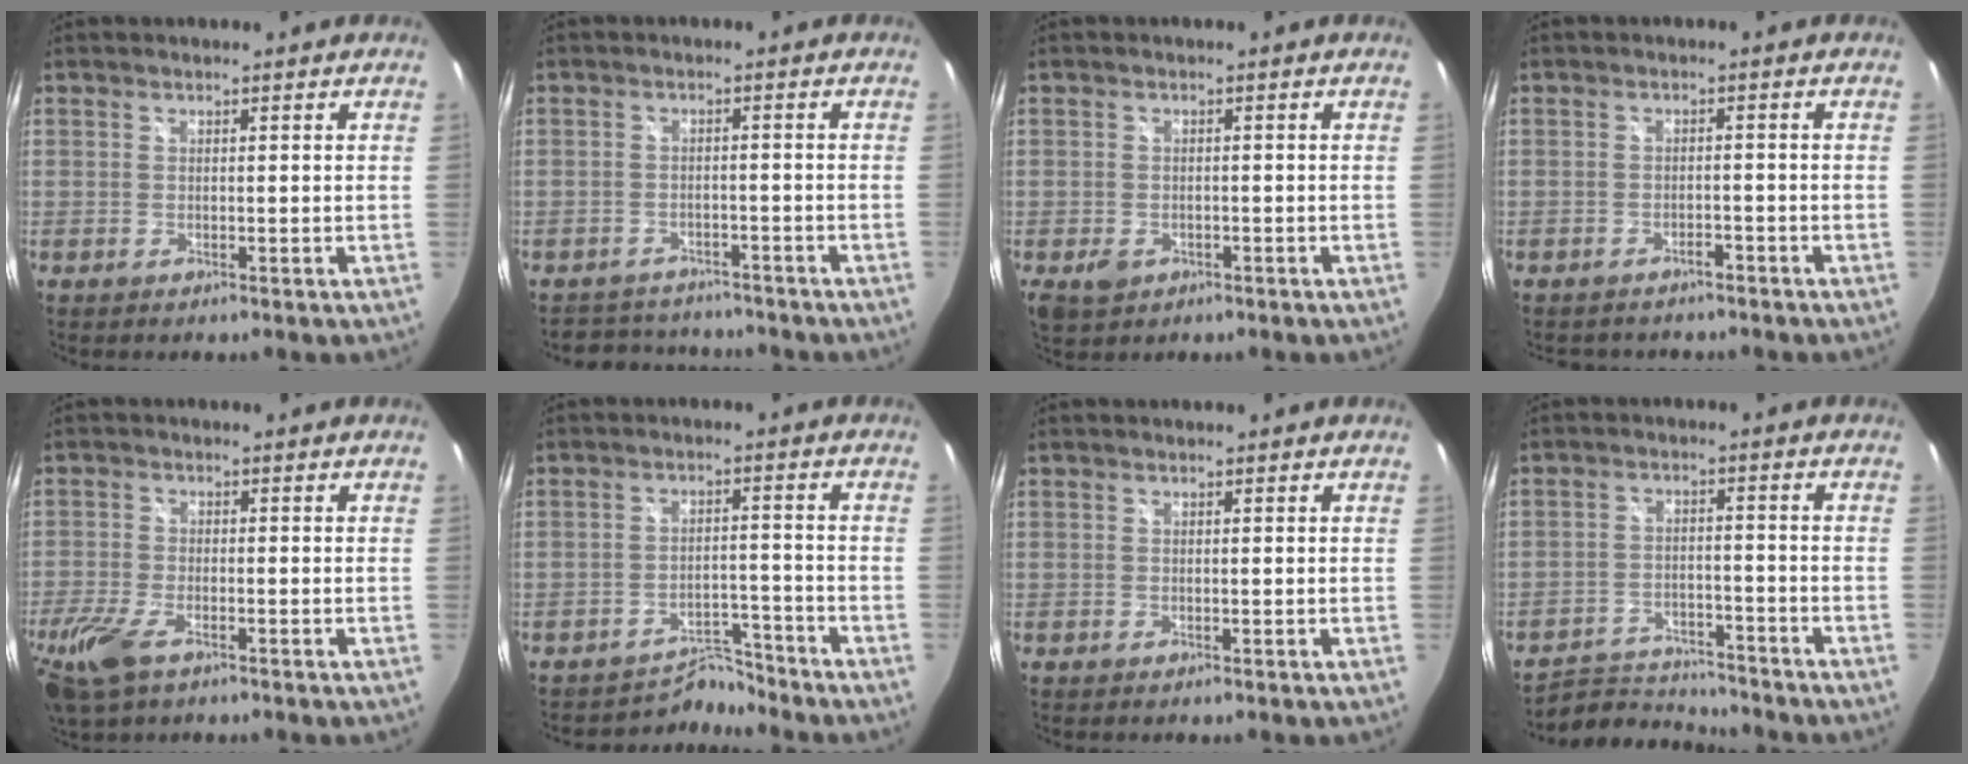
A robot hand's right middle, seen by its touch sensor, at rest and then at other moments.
{"total": 6.9, "force": [-6.4, 2.5, 0.7], "torque": [-0.024, 0.015, -0.094]}
{"total": 3.8, "force": [-1.7, 2.8, 1.9], "torque": [-0.042, -0.006, -0.023]}
{"total": 4.3, "force": [-3.6, 1.9, 1.1], "torque": [-0.030, -0.006, -0.049]}
{"total": 10.3, "force": [-6.2, 4.4, 7.0], "torque": [-0.181, -0.033, -0.119]}
{"total": 5.6, "force": [-5.4, 1.2, -0.7], "torque": [0.007, 0.014, -0.086]}
{"total": 0.0}
{"total": 8.6, "force": [-8.4, 1.8, 0.7], "torque": [-0.036, 0.011, -0.138]}